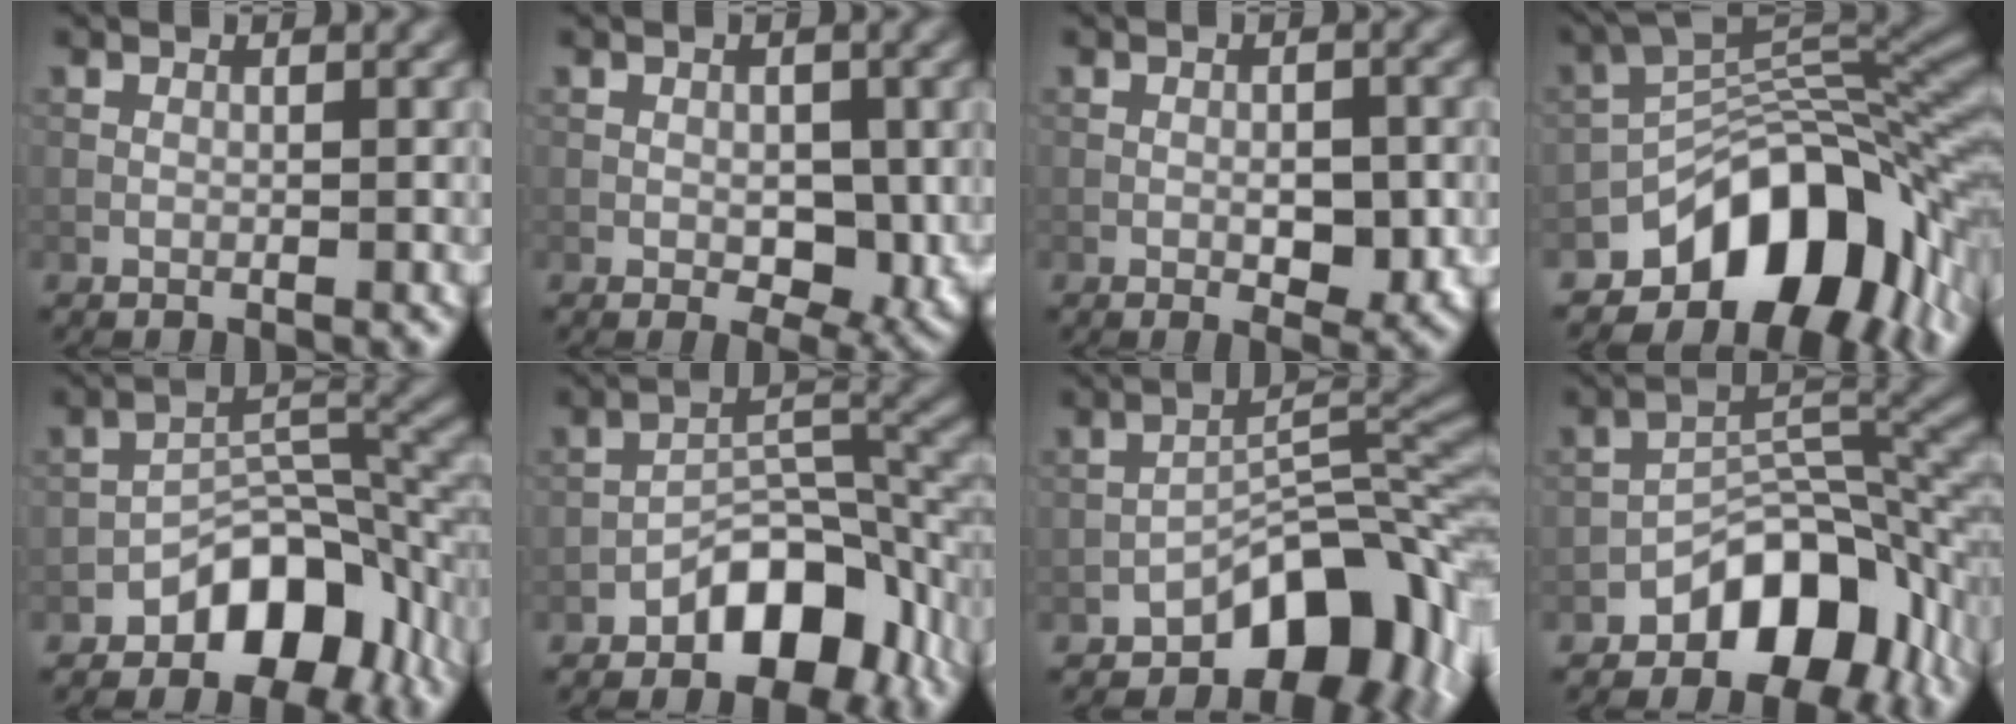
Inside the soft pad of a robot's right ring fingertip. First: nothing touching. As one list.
[{"total": 4.1, "force": [-0.5, 2.4, 3.3], "torque": [-0.045, -0.010, -0.003]}, {"total": 3.0, "force": [-0.8, 1.3, 2.6], "torque": [-0.032, 0.003, -0.011]}, {"total": 12.3, "force": [-6.3, 6.5, 8.4], "torque": [-0.106, 0.012, -0.119]}, {"total": 7.9, "force": [-4.6, 4.3, 4.8], "torque": [-0.051, 0.006, -0.083]}, {"total": 7.4, "force": [-4.2, 3.8, 4.8], "torque": [-0.057, 0.011, -0.077]}, {"total": 9.7, "force": [-5.6, 4.8, 6.3], "torque": [-0.068, 0.015, -0.102]}, {"total": 8.6, "force": [-4.8, 4.6, 5.4], "torque": [-0.060, 0.006, -0.084]}]